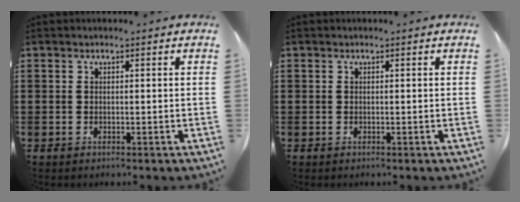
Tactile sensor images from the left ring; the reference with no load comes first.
{"total": 0.0}